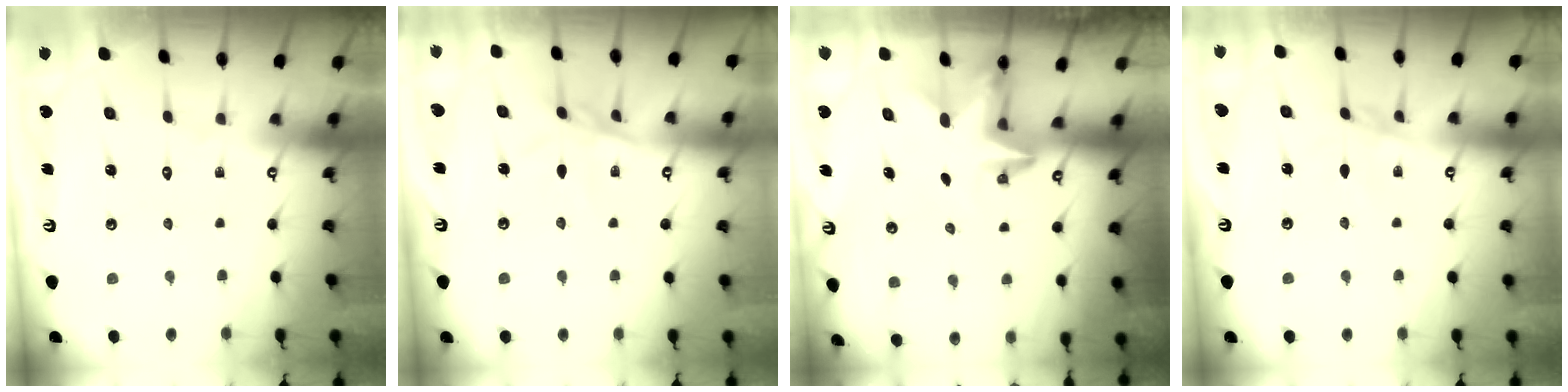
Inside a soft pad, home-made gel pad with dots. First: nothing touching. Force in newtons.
{"total": 6.0, "press": 6.0, "slide": 0.5}
{"total": 2.4, "press": 2.3, "slide": 0.4}
{"total": 2.3, "press": 2.3, "slide": 0.4}